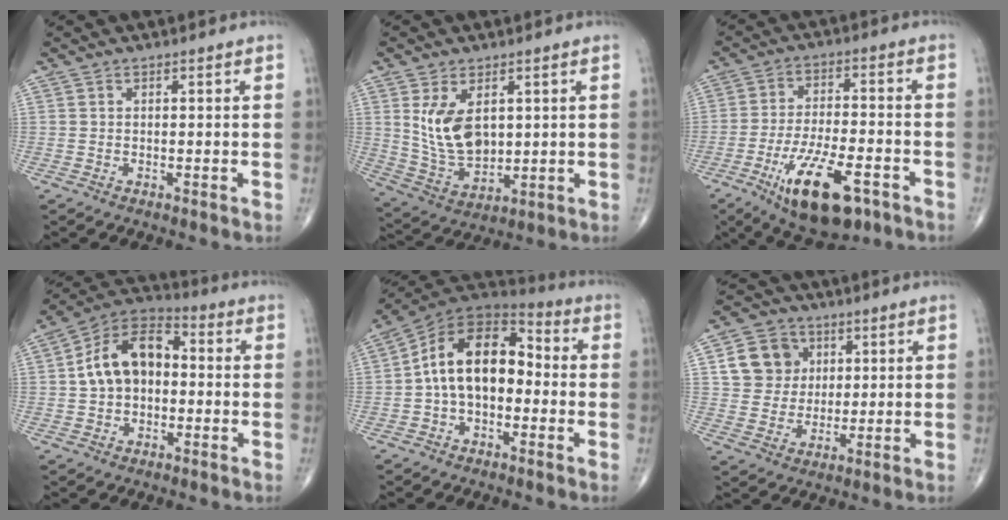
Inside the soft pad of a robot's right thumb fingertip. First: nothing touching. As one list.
[{"total": 10.9, "force": [2.8, 6.5, 8.4], "torque": [-0.141, -0.021, 0.072]}, {"total": 15.7, "force": [-7.7, 6.2, 12.2], "torque": [-0.205, 0.021, -0.120]}, {"total": 13.2, "force": [0.4, 8.9, 9.7], "torque": [-0.150, 0.036, -0.009]}, {"total": 15.3, "force": [-0.8, 9.6, 11.9], "torque": [-0.176, 0.049, -0.027]}, {"total": 9.8, "force": [2.8, 8.7, 3.5], "torque": [-0.031, -0.003, 0.050]}]